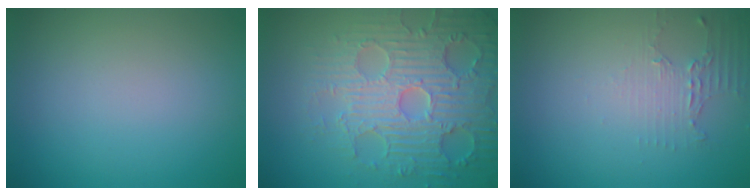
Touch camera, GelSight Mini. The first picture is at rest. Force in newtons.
{"total": 7.0, "press": 5.9, "slide": 3.7}
{"total": 2.2, "press": 1.5, "slide": 1.5}